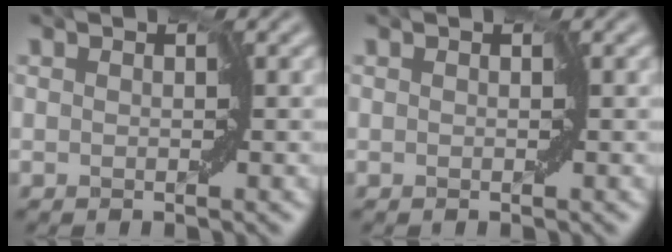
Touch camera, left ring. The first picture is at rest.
{"total": 0.0}